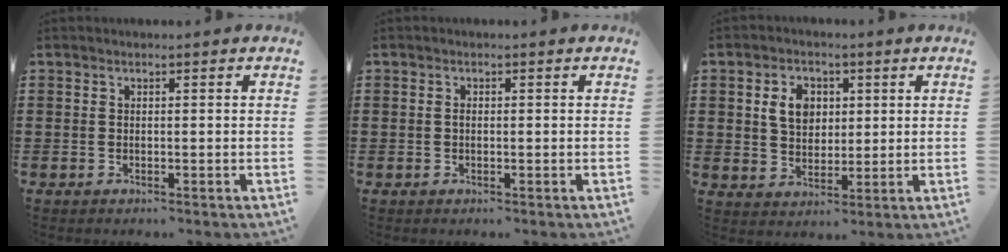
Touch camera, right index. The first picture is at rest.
{"total": 0.7, "force": [-0.1, 0.4, 0.6], "torque": [-0.014, -0.001, -0.001]}
{"total": 5.5, "force": [1.5, 4.2, 3.3], "torque": [-0.071, 0.013, 0.024]}